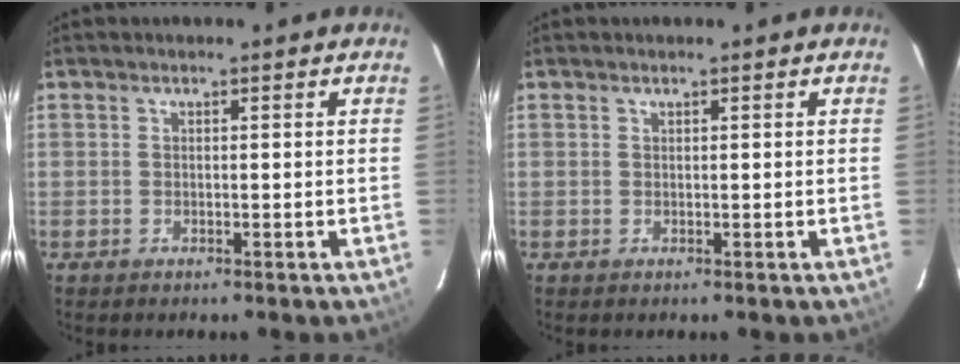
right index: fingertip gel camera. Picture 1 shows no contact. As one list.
[{"total": 0.0}]